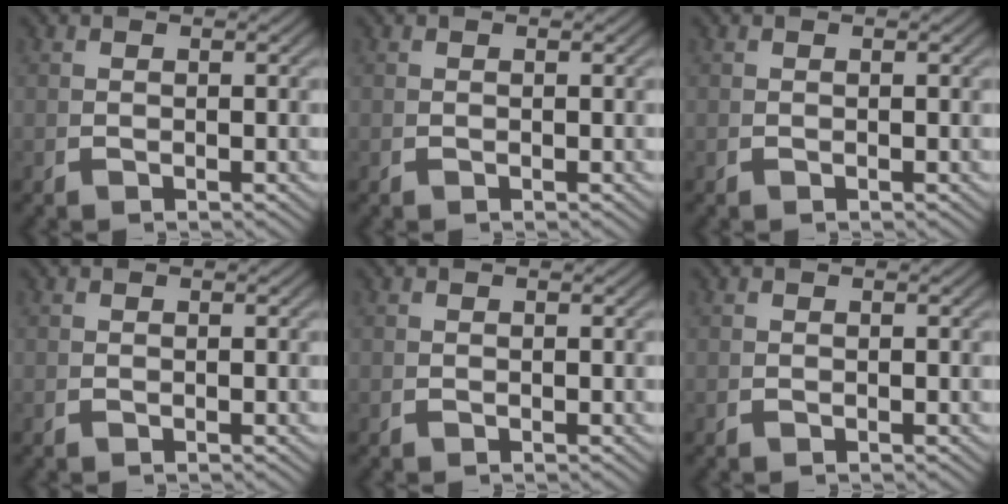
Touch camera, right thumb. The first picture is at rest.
{"total": 0.0}
{"total": 0.0}
{"total": 0.0}
{"total": 0.0}
{"total": 0.0}